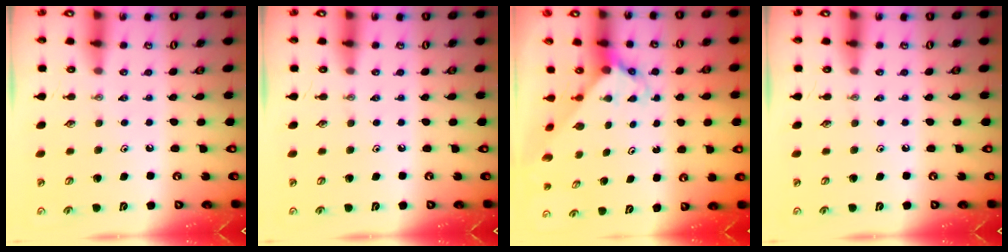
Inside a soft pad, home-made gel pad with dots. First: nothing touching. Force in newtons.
{"total": 0.0}
{"total": 3.5, "press": 3.4, "slide": 0.3}
{"total": 0.0}